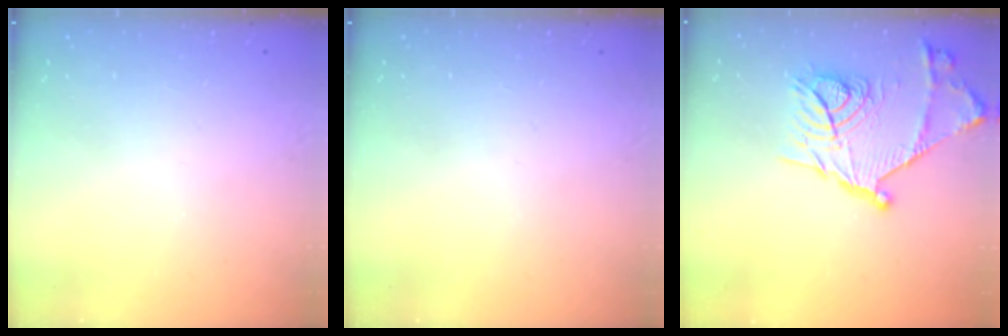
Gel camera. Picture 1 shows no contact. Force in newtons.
{"total": 0.0}
{"total": 19.6, "press": 19.6, "slide": 0.6}